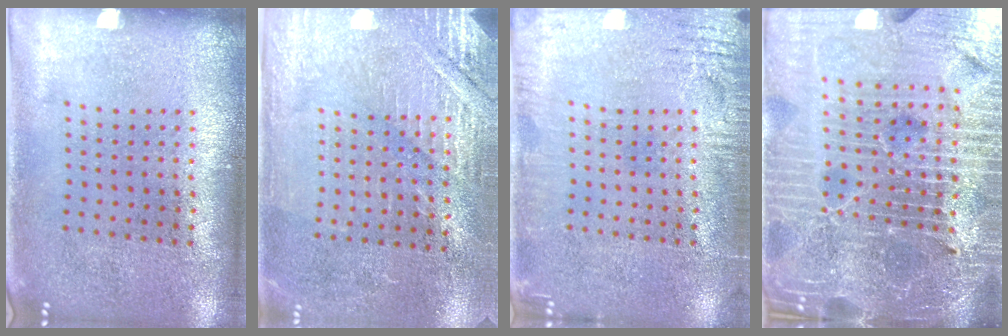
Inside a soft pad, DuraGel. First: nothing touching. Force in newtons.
{"total": 2.9, "press": 2.8, "slide": 0.5}
{"total": 3.0, "press": 3.0, "slide": 0.2}
{"total": 7.1, "press": 6.2, "slide": 3.6}